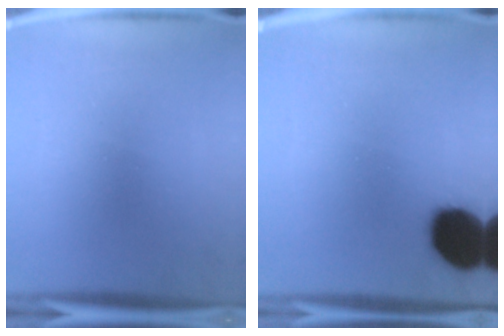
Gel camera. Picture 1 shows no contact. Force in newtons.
{"total": 16.3}